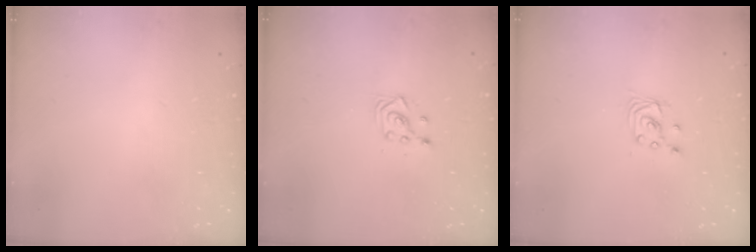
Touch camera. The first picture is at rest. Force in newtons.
{"total": 3.0, "press": 3.0, "slide": 0.5}
{"total": 2.9, "press": 2.9, "slide": 0.2}